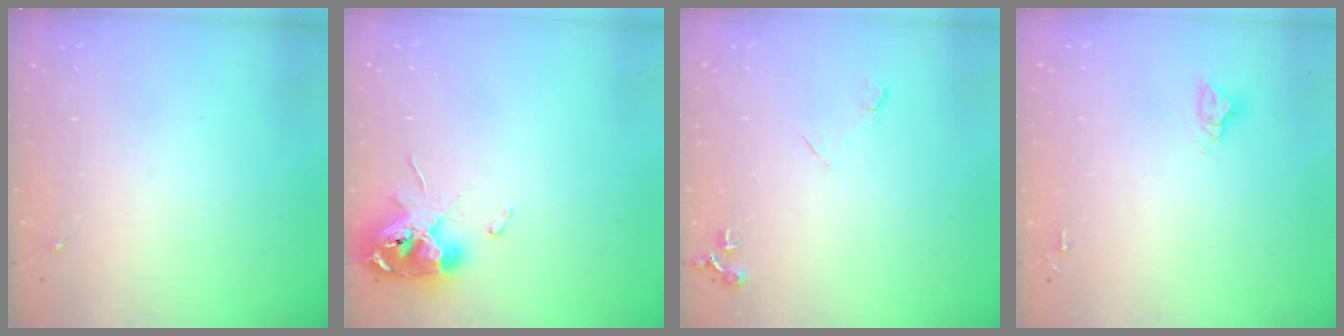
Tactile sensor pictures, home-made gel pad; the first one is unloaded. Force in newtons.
{"total": 11.2, "press": 11.2, "slide": 1.3}
{"total": 7.0, "press": 7.0, "slide": 0.8}
{"total": 4.8, "press": 4.7, "slide": 0.4}